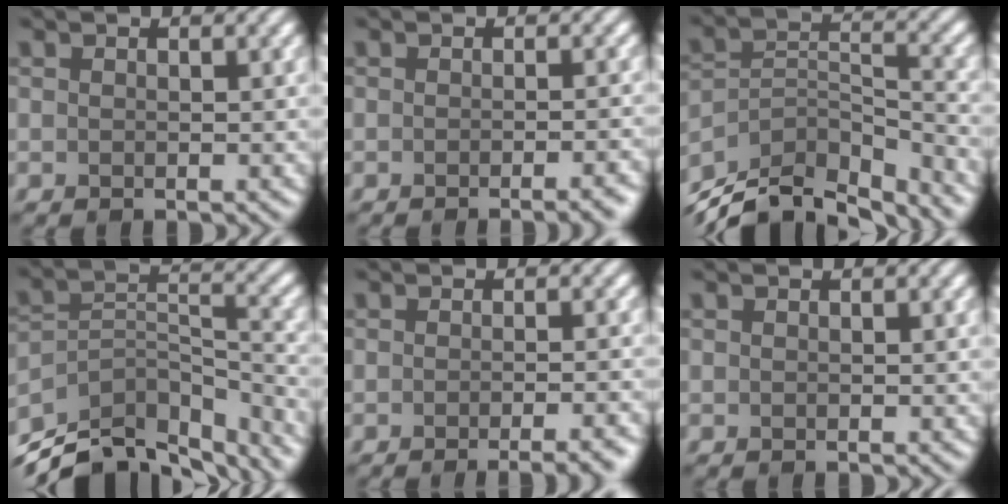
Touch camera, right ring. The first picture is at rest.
{"total": 3.4, "force": [-1.7, 1.1, 2.8], "torque": [-0.011, 0.011, -0.022]}
{"total": 12.7, "force": [-10.8, 4.8, 4.7], "torque": [-0.084, 0.003, -0.167]}
{"total": 13.4, "force": [-11.1, 6.4, 3.9], "torque": [-0.075, 0.007, -0.156]}
{"total": 4.9, "force": [-2.7, 1.6, 3.8], "torque": [-0.025, 0.008, -0.027]}
{"total": 0.0}